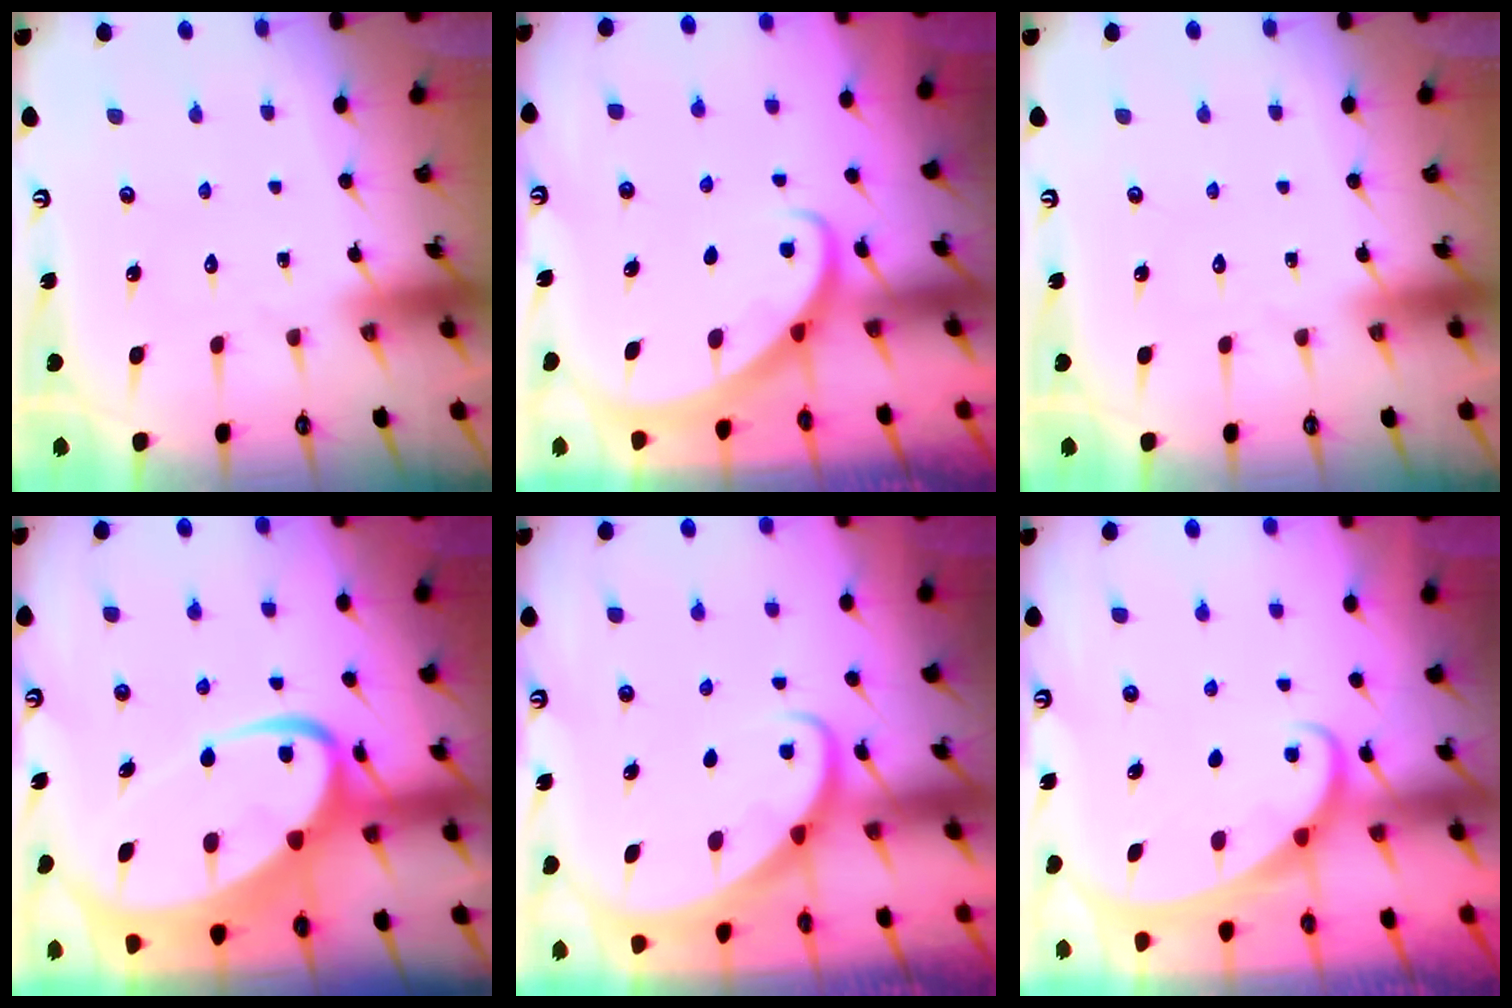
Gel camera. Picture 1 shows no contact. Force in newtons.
{"total": 2.9, "press": 2.9, "slide": 0.2}
{"total": 0.0}
{"total": 11.9, "press": 11.8, "slide": 1.4}
{"total": 2.4, "press": 2.4, "slide": 0.2}
{"total": 2.3, "press": 2.3, "slide": 0.4}